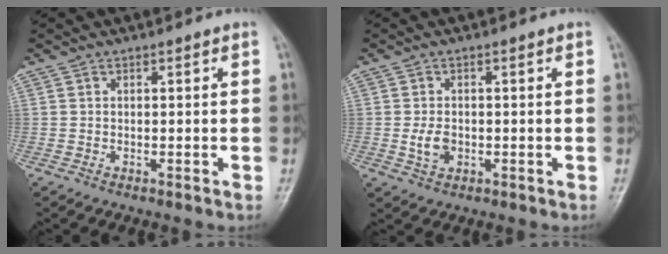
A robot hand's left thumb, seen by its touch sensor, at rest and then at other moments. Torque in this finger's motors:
{"motor_torque": [0.04, -0.18, 0.50, 0.16, 0.02]}